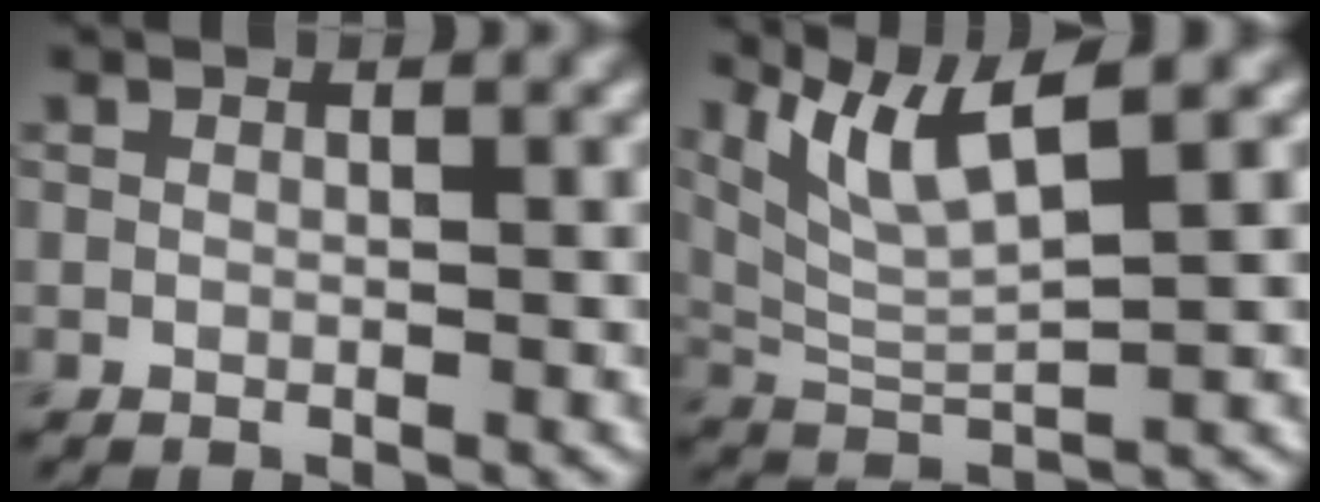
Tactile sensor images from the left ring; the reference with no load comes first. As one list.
[{"total": 5.8, "force": [3.8, 1.1, 4.3], "torque": [-0.086, 0.006, 0.079]}]